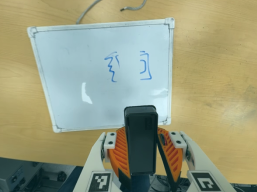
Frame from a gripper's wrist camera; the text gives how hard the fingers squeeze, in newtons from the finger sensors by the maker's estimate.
{"total": 5.7, "left": 6.6, "right": 4.8}